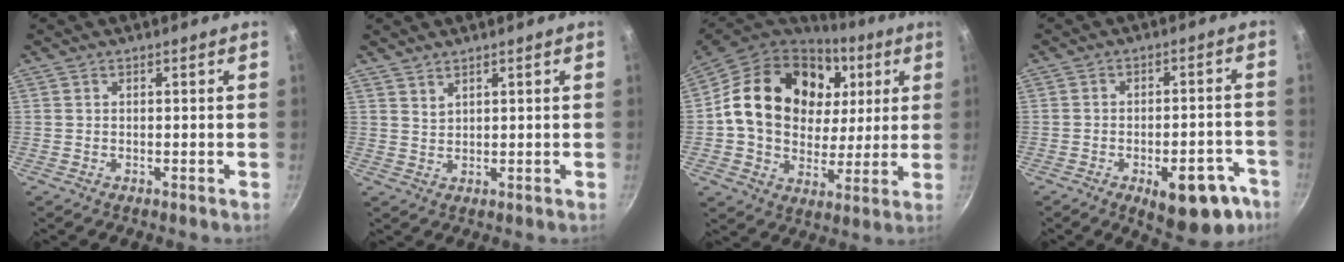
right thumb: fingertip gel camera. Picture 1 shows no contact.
{"total": 1.7, "force": [1.5, 0.5, 0.6], "torque": [-0.007, -0.008, 0.031]}
{"total": 24.6, "force": [6.8, 18.5, 14.7], "torque": [-0.236, 0.007, 0.115]}
{"total": 14.0, "force": [-6.9, 6.7, 10.2], "torque": [-0.077, 0.037, -0.079]}